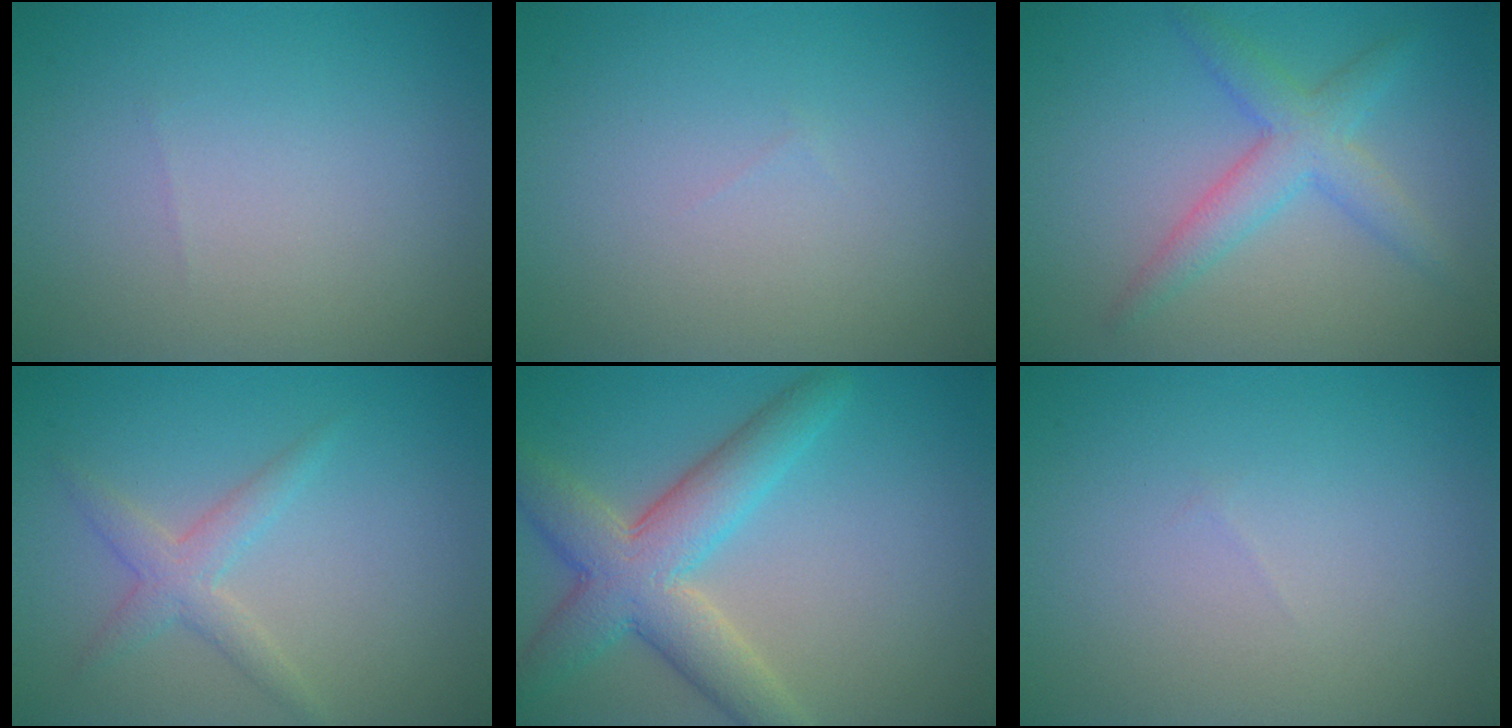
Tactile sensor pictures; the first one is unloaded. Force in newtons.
{"total": 0.0}
{"total": 3.6, "press": 3.6, "slide": 0.2}
{"total": 2.3, "press": 2.3, "slide": 0.0}
{"total": 6.6, "press": 6.5, "slide": 0.3}
{"total": 0.0}